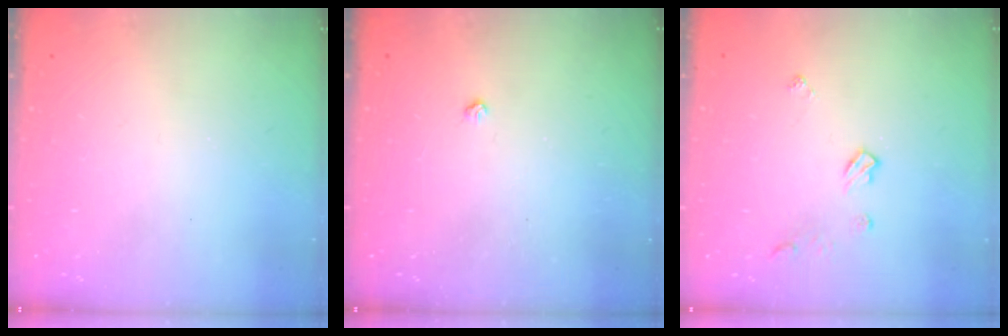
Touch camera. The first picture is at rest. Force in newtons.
{"total": 2.1, "press": 2.1, "slide": 0.4}
{"total": 6.3, "press": 6.3, "slide": 0.7}